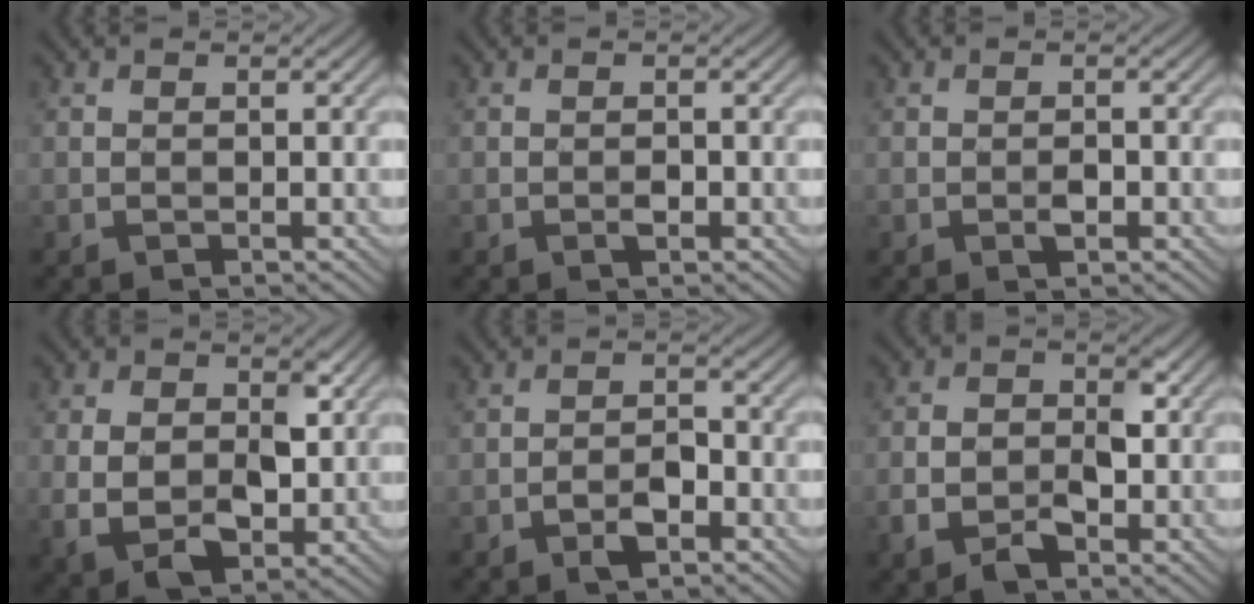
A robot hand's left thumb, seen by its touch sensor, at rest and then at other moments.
{"total": 1.1, "force": [-0.5, 0.5, 0.8], "torque": [-0.011, 0.002, -0.009]}
{"total": 1.4, "force": [-0.6, 0.7, 1.1], "torque": [-0.016, 0.002, -0.012]}
{"total": 7.2, "force": [0.2, 4.7, 5.5], "torque": [-0.108, -0.013, 0.008]}
{"total": 3.3, "force": [-1.8, 1.6, 2.2], "torque": [-0.035, 0.004, -0.037]}
{"total": 5.6, "force": [-1.9, 3.4, 4.0], "torque": [-0.061, -0.001, -0.037]}